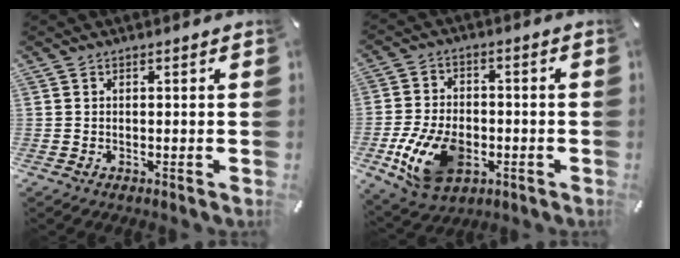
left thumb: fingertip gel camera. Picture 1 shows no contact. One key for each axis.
{"total": 13.7, "fx": -4.3, "fy": 9.1, "fz": 9.3, "tx": -0.191, "ty": 0.008, "tz": -0.074}